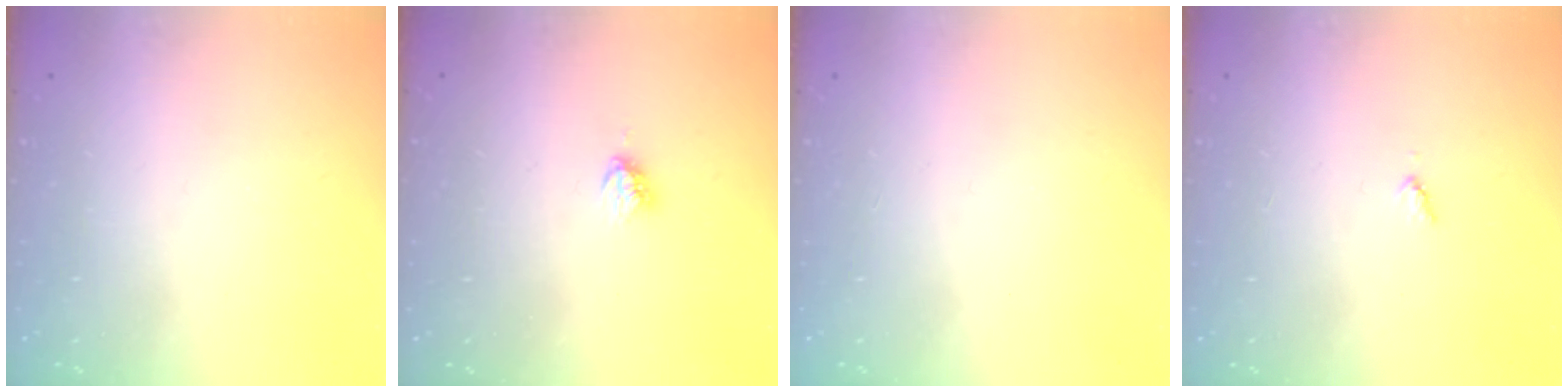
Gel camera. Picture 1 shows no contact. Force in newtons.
{"total": 3.8, "press": 3.8, "slide": 0.4}
{"total": 0.0}
{"total": 3.0, "press": 3.0, "slide": 0.3}